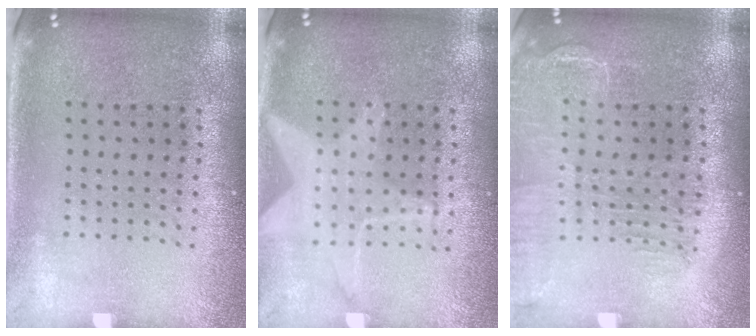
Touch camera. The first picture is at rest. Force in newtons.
{"total": 1.1, "press": 1.1, "slide": 0.1}
{"total": 1.6, "press": 1.6, "slide": 0.4}